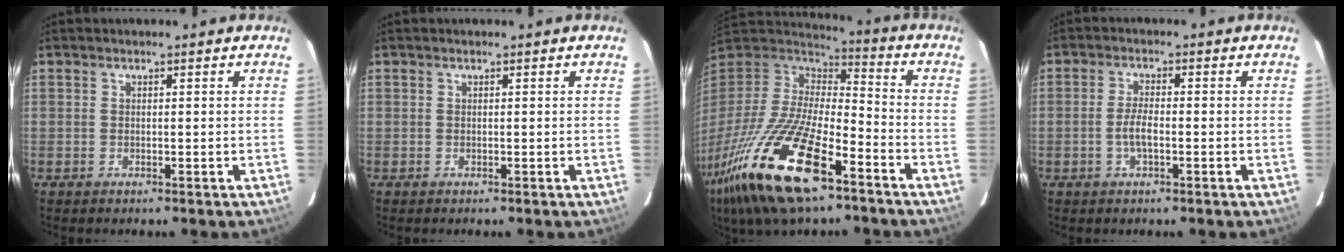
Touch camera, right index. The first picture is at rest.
{"total": 0.0}
{"total": 27.8, "force": [-16.5, 9.7, 20.2], "torque": [-0.411, -0.059, -0.298]}
{"total": 3.3, "force": [-1.1, 0.9, 3.0], "torque": [-0.063, 0.002, -0.020]}